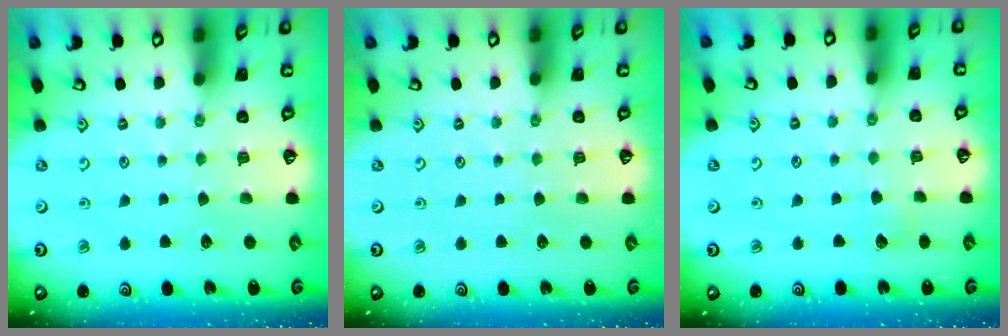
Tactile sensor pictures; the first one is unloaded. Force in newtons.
{"total": 0.0}
{"total": 2.9, "press": 2.9, "slide": 0.4}